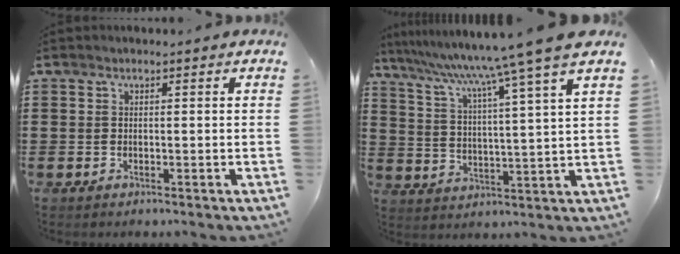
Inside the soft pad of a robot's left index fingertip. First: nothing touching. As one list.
[{"total": 9.1, "force": [7.4, -2.1, 4.8], "torque": [-0.123, -0.052, 0.113]}]